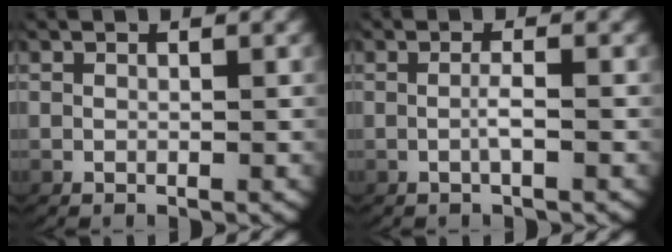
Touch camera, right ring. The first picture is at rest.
{"total": 1.3, "force": [-0.4, 0.0, 1.2], "torque": [-0.027, -0.001, -0.010]}